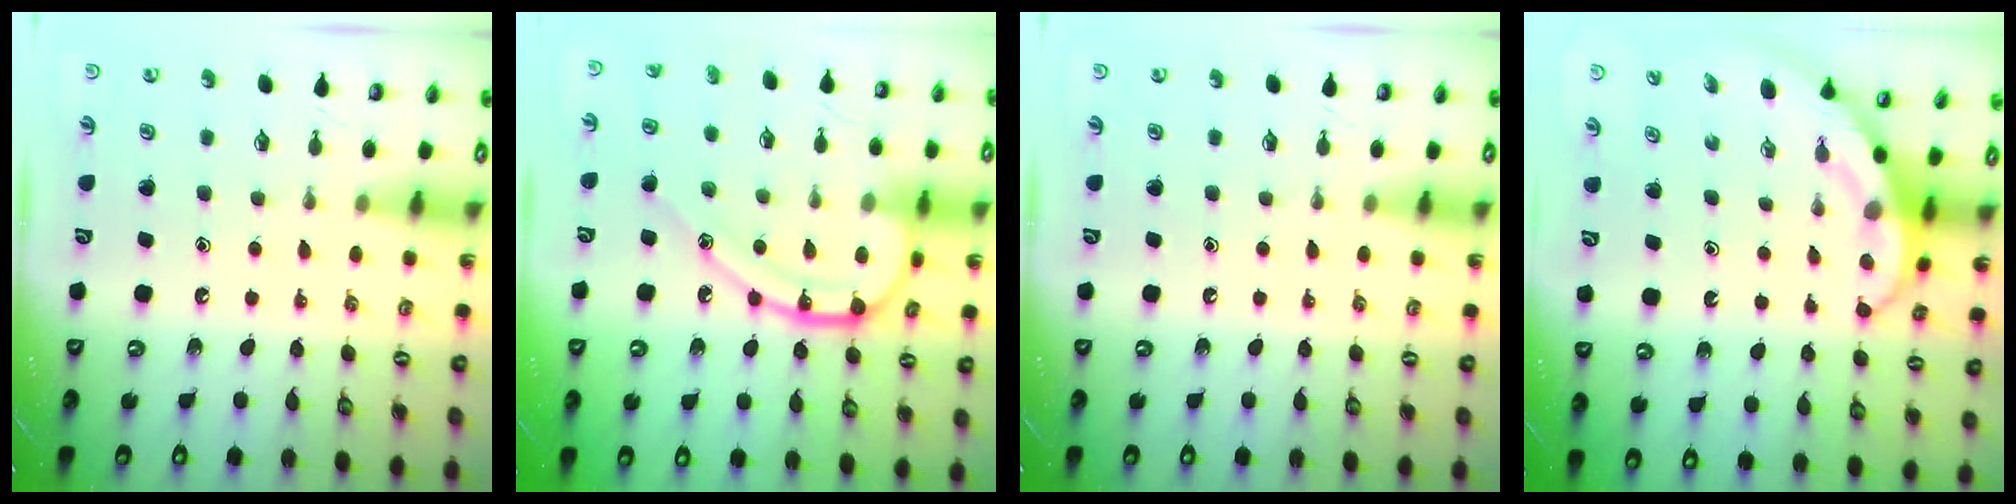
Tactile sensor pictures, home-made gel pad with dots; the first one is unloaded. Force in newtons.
{"total": 15.8, "press": 15.8, "slide": 1.1}
{"total": 0.0}
{"total": 4.0, "press": 4.0, "slide": 0.4}